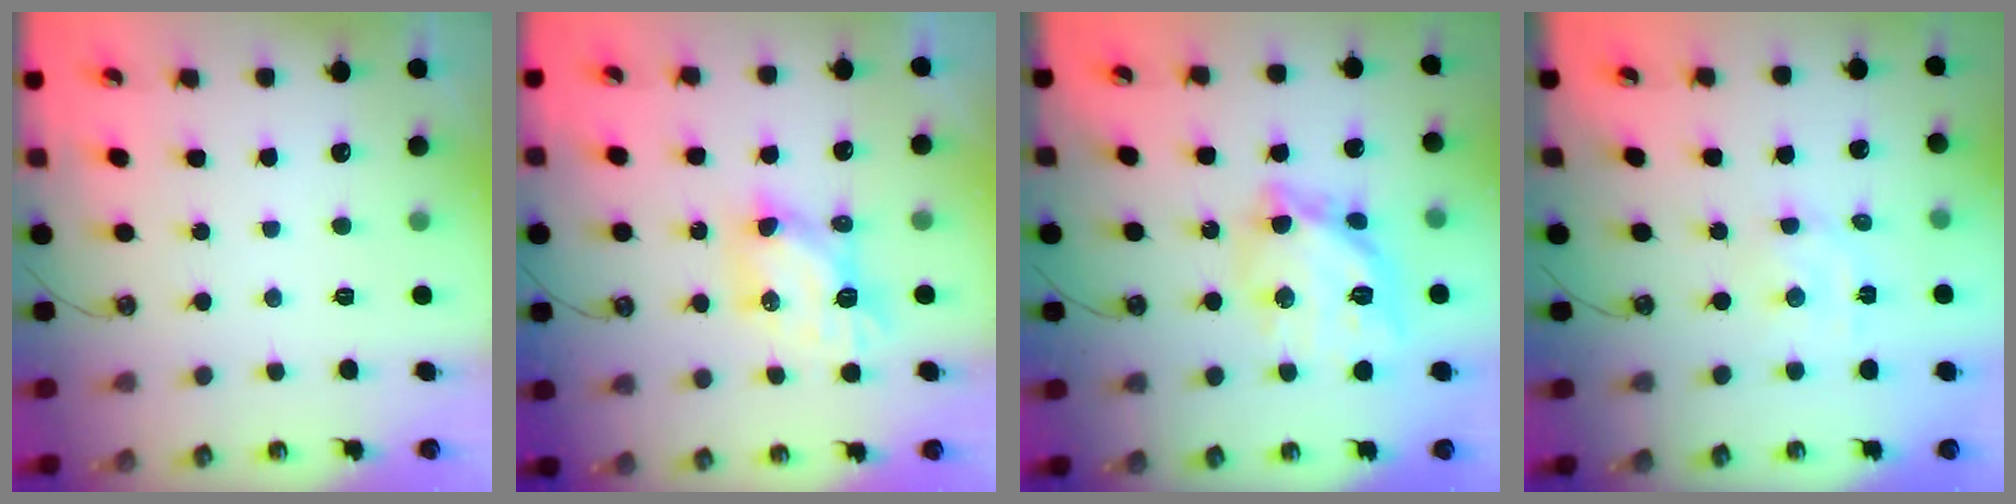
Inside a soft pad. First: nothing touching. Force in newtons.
{"total": 6.7, "press": 6.7, "slide": 0.2}
{"total": 16.6, "press": 16.5, "slide": 1.6}
{"total": 3.0, "press": 3.0, "slide": 0.3}